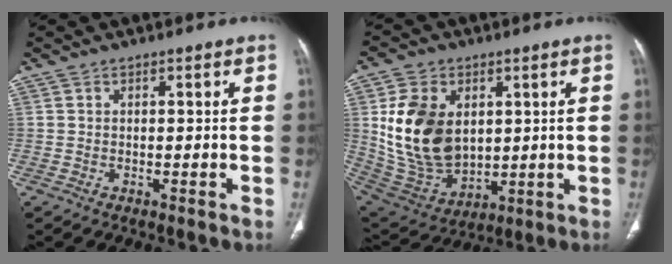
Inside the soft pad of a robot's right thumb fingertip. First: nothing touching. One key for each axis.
{"total": 18.1, "fx": 3.2, "fy": 12.4, "fz": 12.7, "tx": -0.217, "ty": -0.019, "tz": 0.084}